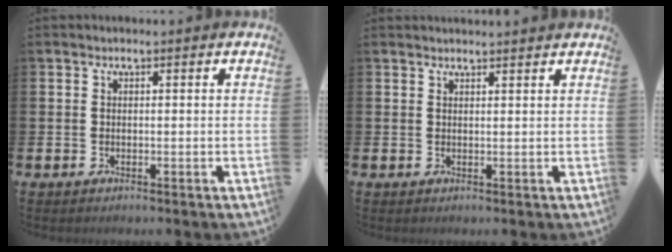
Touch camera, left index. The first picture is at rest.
{"total": 1.4, "force": [1.4, -0.1, 0.0], "torque": [0.011, -0.011, 0.023]}